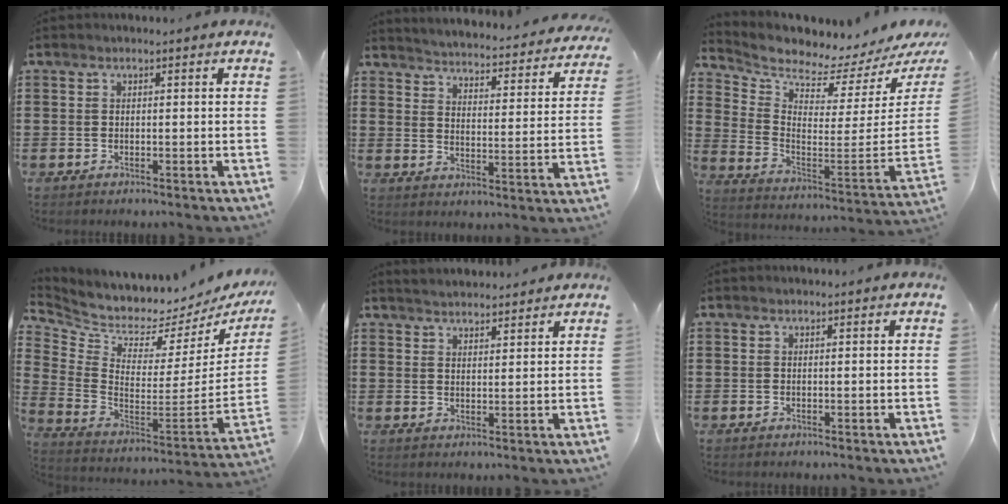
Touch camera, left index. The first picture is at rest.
{"total": 3.6, "force": [3.5, -0.5, 0.1], "torque": [-0.024, -0.037, 0.053]}
{"total": 3.7, "force": [3.6, 0.2, 0.9], "torque": [-0.038, -0.065, 0.054]}
{"total": 3.7, "force": [3.5, 1.1, 0.9], "torque": [-0.047, -0.057, 0.051]}
{"total": 2.7, "force": [2.7, 0.0, 0.0], "torque": [-0.007, -0.005, 0.052]}
{"total": 0.0}